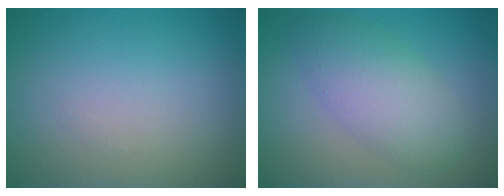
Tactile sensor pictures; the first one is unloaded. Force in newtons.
{"total": 5.0, "press": 5.0, "slide": 0.2}